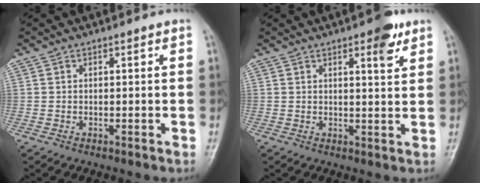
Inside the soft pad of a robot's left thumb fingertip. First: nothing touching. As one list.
[{"total": 4.9, "force": [2.9, 1.3, 3.8], "torque": [-0.042, -0.014, 0.036]}]